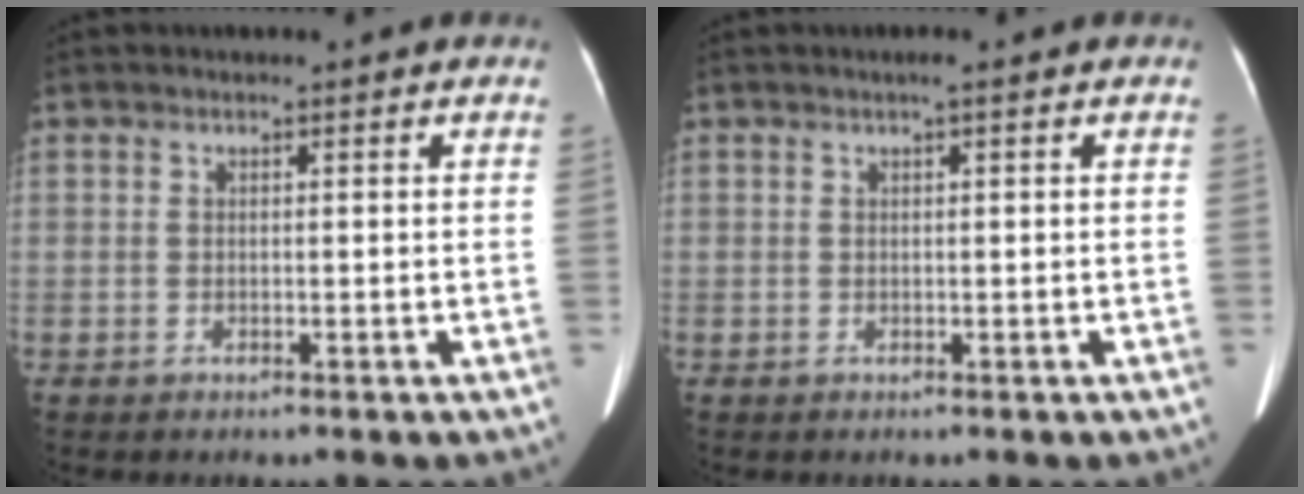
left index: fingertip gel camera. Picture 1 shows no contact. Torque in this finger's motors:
{"motor_torque": [0.00, -0.07, -0.03, -0.02]}